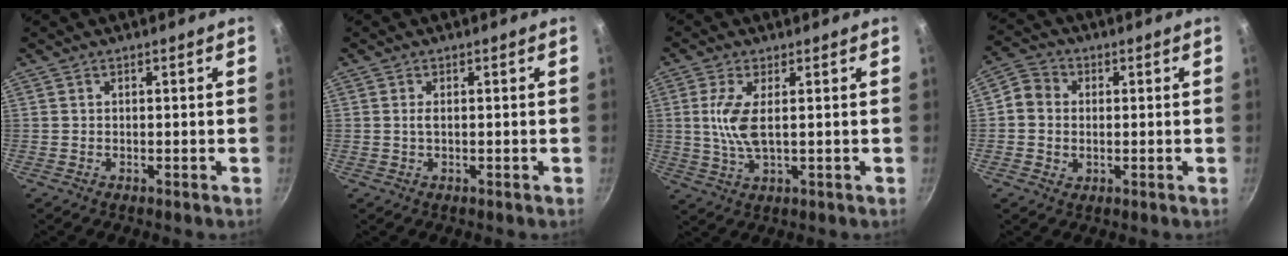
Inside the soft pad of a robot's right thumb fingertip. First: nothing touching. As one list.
[{"total": 1.1, "force": [0.1, 0.4, 1.0], "torque": [-0.020, 0.000, 0.002]}, {"total": 6.6, "force": [0.9, 2.2, 6.1], "torque": [-0.134, -0.004, 0.020]}, {"total": 3.8, "force": [-0.3, 3.2, 1.9], "torque": [-0.035, 0.010, -0.023]}]